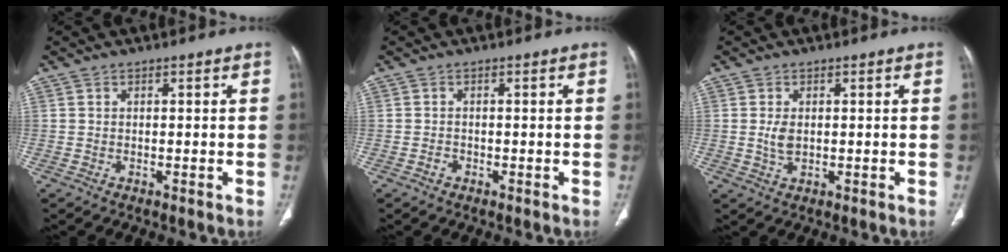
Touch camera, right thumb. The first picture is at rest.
{"total": 0.9, "force": [-0.5, 0.6, 0.3], "torque": [-0.003, 0.004, -0.013]}
{"total": 2.7, "force": [0.2, 1.6, 2.2], "torque": [-0.047, -0.005, 0.006]}